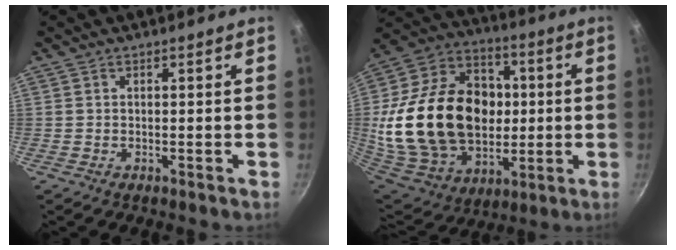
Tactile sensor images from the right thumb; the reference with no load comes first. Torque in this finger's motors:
{"motor_torque": [-1.06, 3.11, 2.53, -0.24, 0.42]}